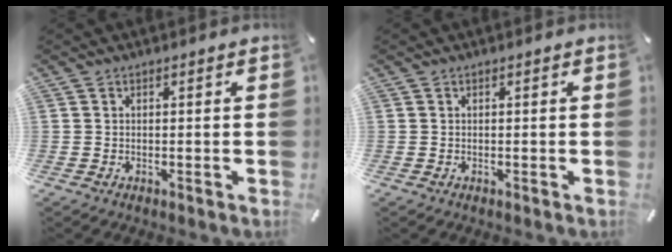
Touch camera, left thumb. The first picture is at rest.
{"total": 0.0}